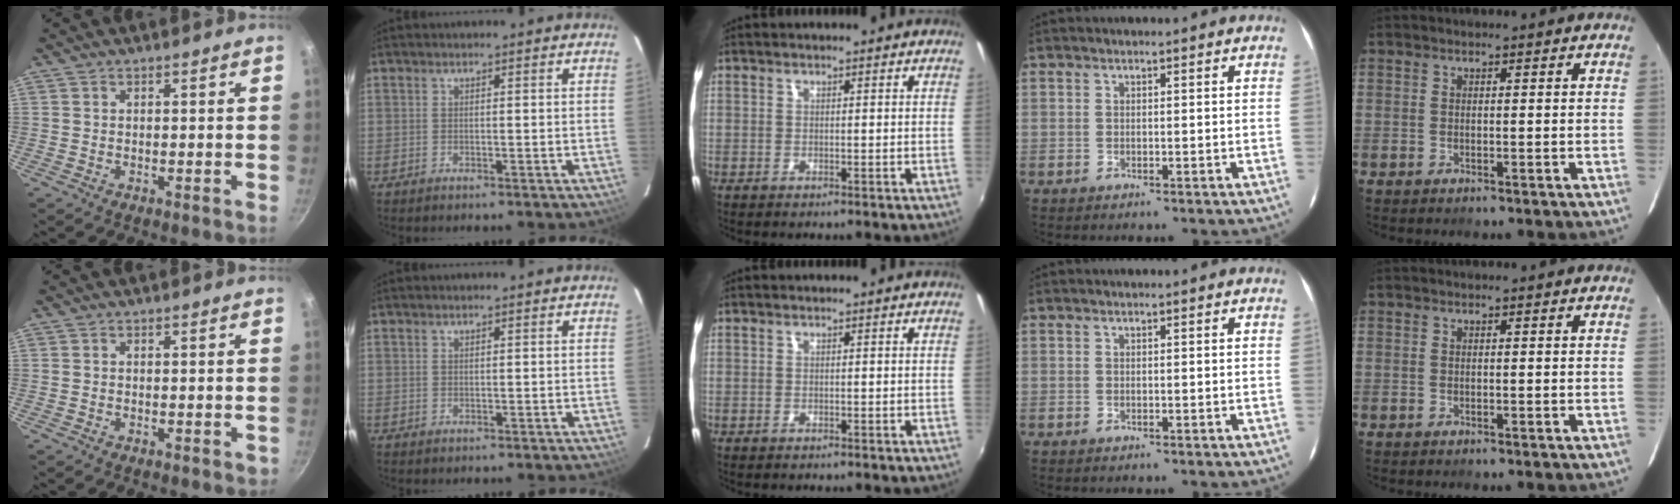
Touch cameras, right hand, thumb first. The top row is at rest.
{"thumb": {"total": 0.7, "force": [-0.3, 0.4, 0.4], "torque": [-0.003, 0.002, -0.005]}}